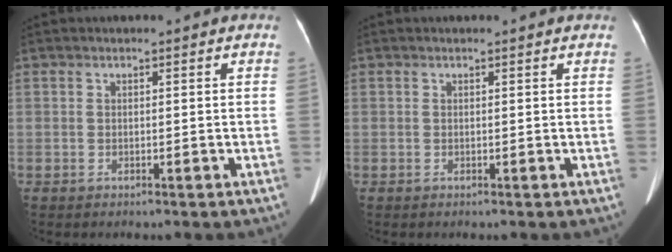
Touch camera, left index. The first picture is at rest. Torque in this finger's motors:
{"motor_torque": [0.34, -0.53, 0.00, 0.02]}